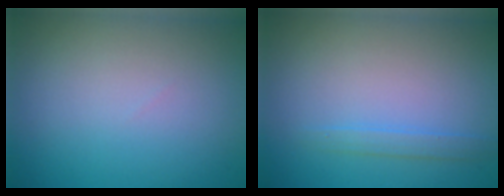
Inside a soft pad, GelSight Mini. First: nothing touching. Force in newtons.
{"total": 1.3, "press": 1.3, "slide": 0.2}